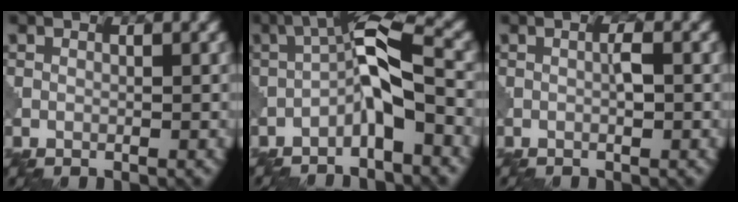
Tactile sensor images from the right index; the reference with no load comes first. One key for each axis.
{"total": 5.5, "fx": -2.1, "fy": 1.2, "fz": 4.9, "tx": -0.089, "ty": 0.021, "tz": -0.051}
{"total": 1.1, "fx": -0.2, "fy": 0.0, "fz": 1.1, "tx": -0.020, "ty": 0.004, "tz": -0.005}